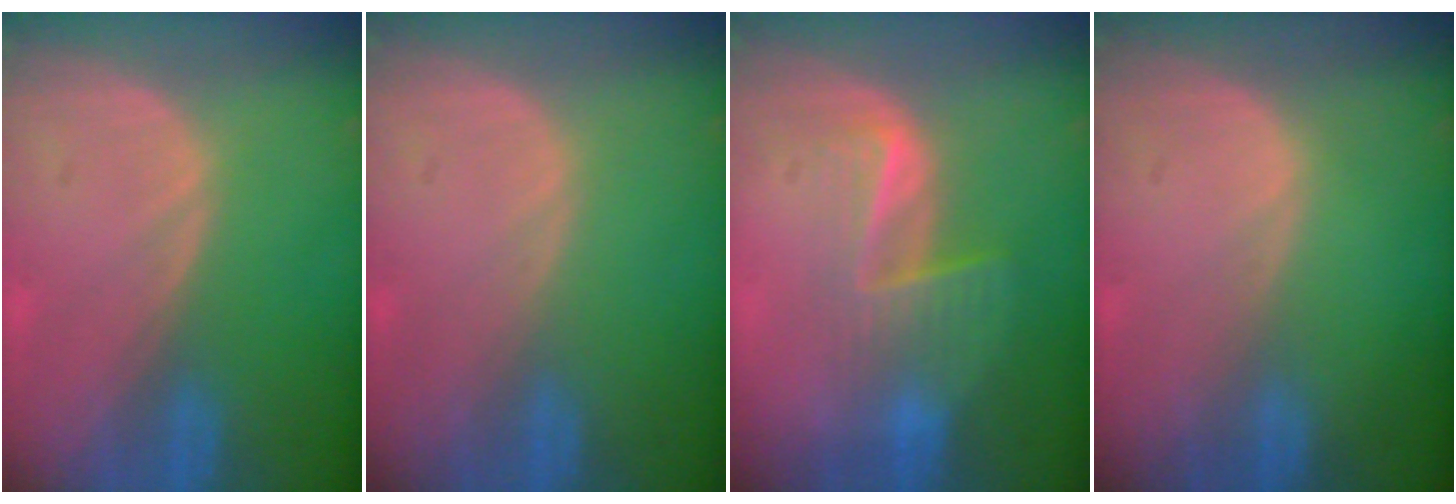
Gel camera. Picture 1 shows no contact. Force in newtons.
{"total": 0.0}
{"total": 6.8, "press": 5.5, "slide": 4.0}
{"total": 0.0}